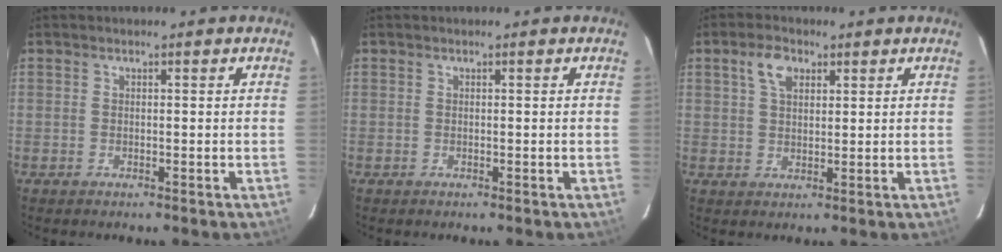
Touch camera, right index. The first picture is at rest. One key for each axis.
{"total": 0.0}
{"total": 4.7, "fx": 2.2, "fy": 2.7, "fz": 3.1, "tx": -0.056, "ty": 0.013, "tz": 0.040}